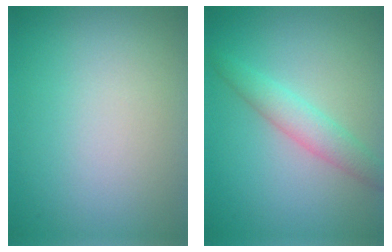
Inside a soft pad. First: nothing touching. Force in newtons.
{"total": 2.9, "press": 2.8, "slide": 0.1}